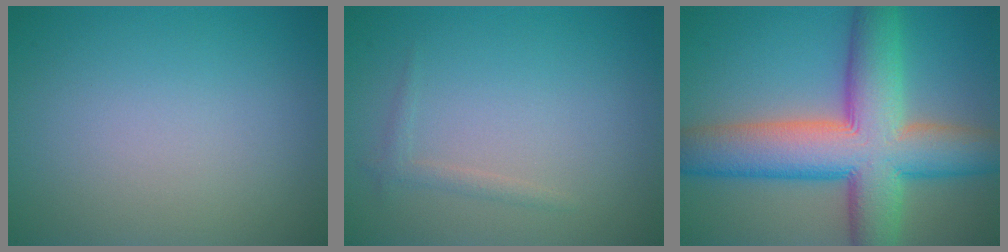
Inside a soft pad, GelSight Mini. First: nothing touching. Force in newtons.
{"total": 1.0, "press": 1.0, "slide": 0.0}
{"total": 12.3, "press": 12.3, "slide": 0.6}